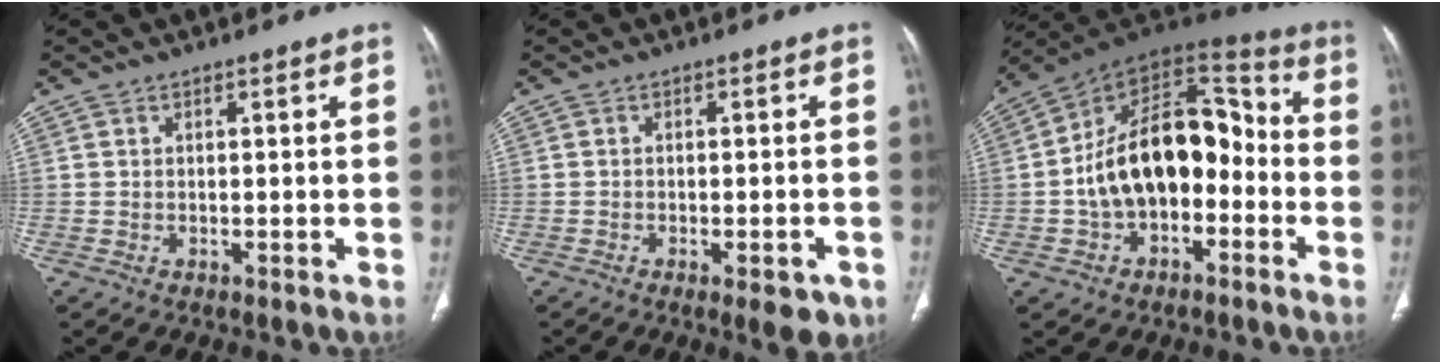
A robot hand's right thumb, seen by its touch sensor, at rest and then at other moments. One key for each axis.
{"total": 5.5, "fx": -2.8, "fy": 1.9, "fz": 4.4, "tx": -0.045, "ty": 0.004, "tz": -0.030}
{"total": 20.0, "fx": -3.0, "fy": 12.6, "fz": 15.2, "tx": -0.212, "ty": 0.063, "tz": -0.054}